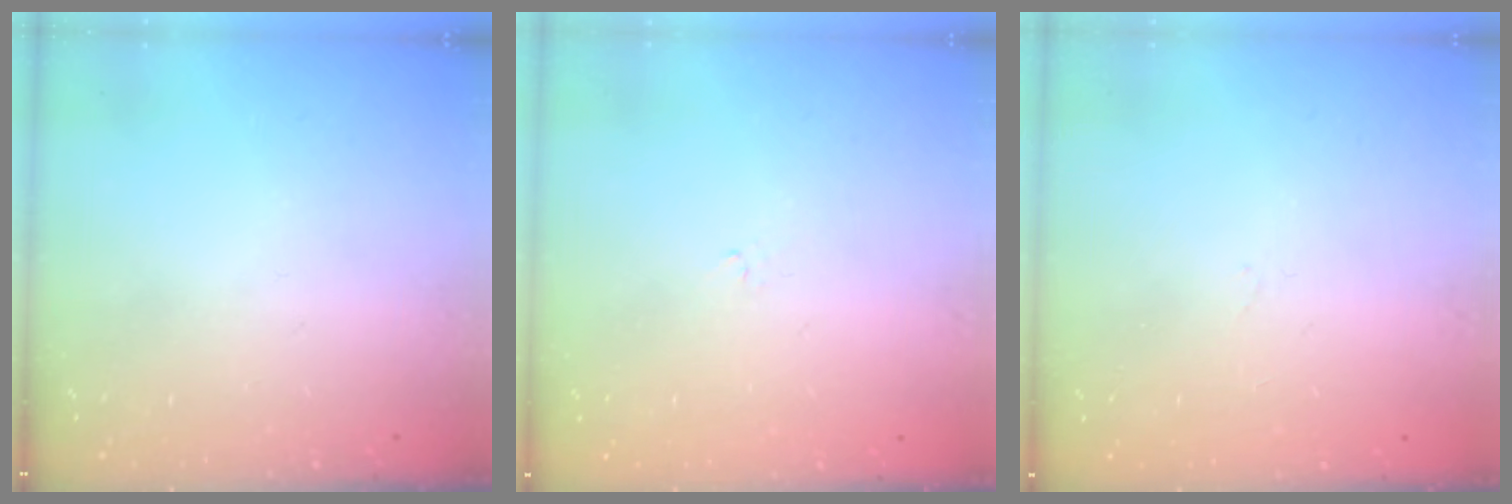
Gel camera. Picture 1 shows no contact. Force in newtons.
{"total": 1.2, "press": 1.2, "slide": 0.4}
{"total": 0.9, "press": 0.9, "slide": 0.2}